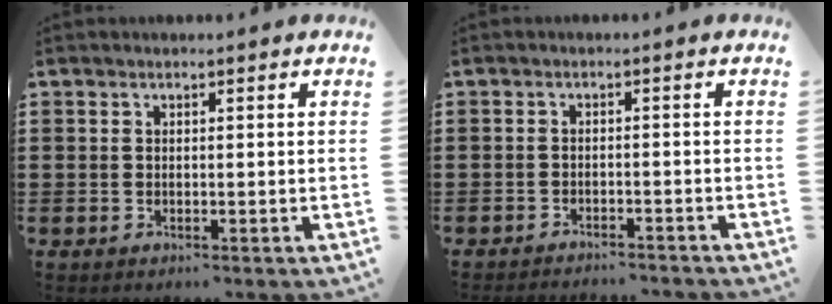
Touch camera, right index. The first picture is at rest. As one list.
[{"total": 1.7, "force": [-1.7, -0.3, 0.1], "torque": [-0.004, 0.000, -0.034]}]